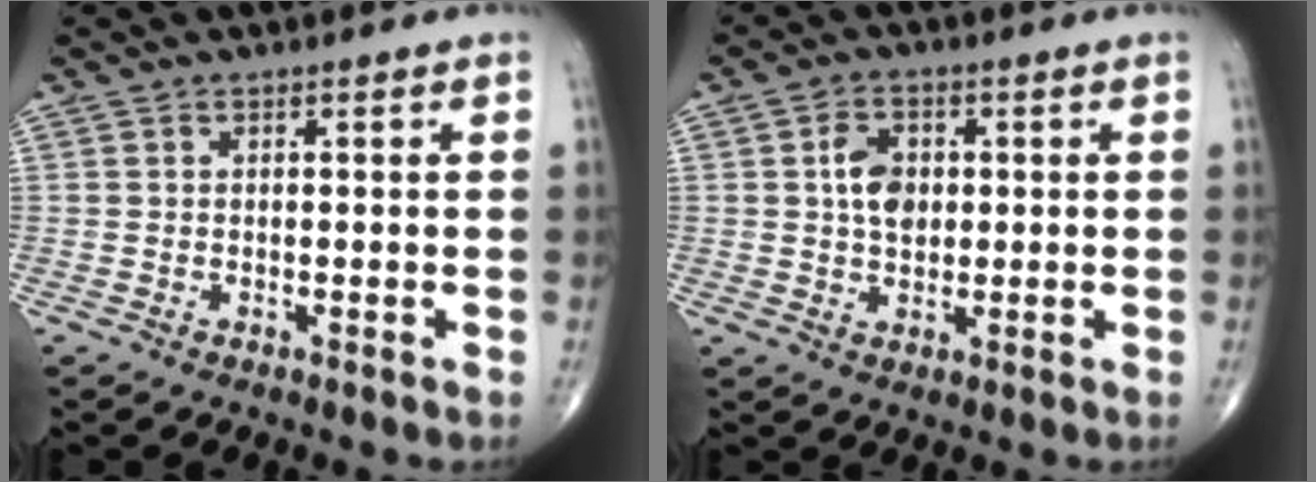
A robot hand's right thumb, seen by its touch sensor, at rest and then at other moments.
{"total": 5.8, "force": [0.8, 4.1, 4.1], "torque": [-0.057, 0.000, 0.011]}